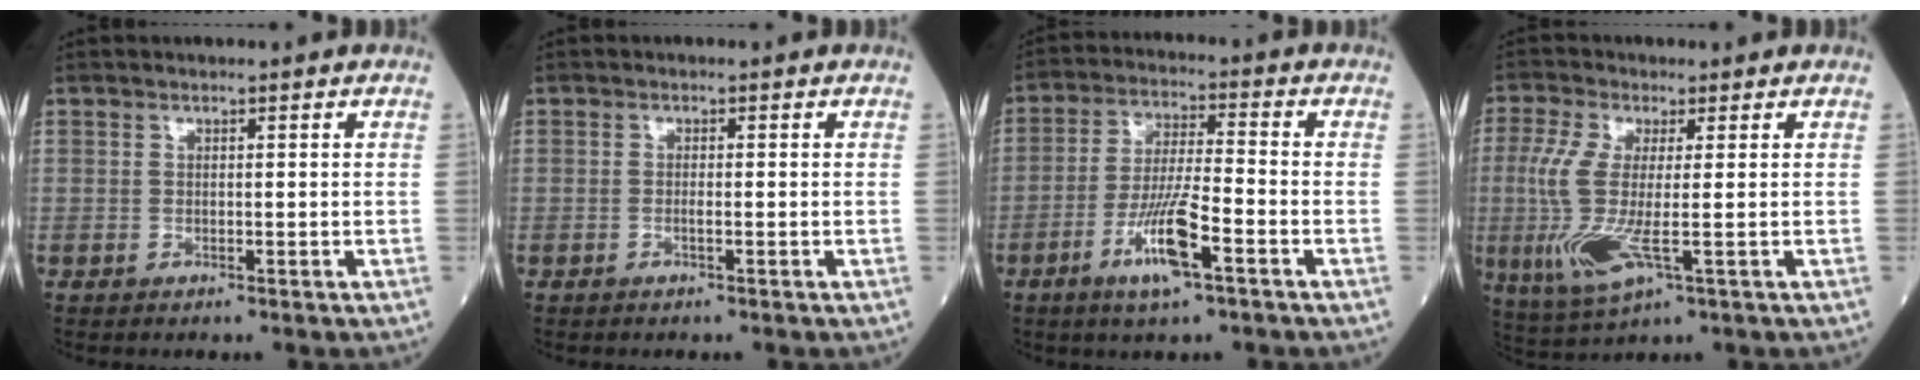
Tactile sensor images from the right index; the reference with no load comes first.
{"total": 0.8, "force": [-0.4, 0.0, 0.7], "torque": [-0.013, 0.000, -0.009]}
{"total": 9.5, "force": [-4.6, 0.9, 8.3], "torque": [-0.160, -0.010, -0.085]}
{"total": 9.4, "force": [-1.3, 1.9, 9.1], "torque": [-0.219, -0.021, -0.027]}